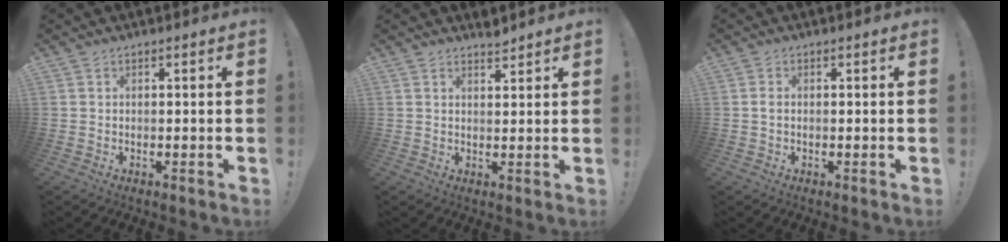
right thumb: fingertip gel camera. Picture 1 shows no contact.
{"total": 2.5, "force": [2.5, 0.1, 0.5], "torque": [0.010, -0.023, 0.041]}
{"total": 1.0, "force": [-0.2, 0.6, 0.7], "torque": [-0.022, 0.007, -0.002]}